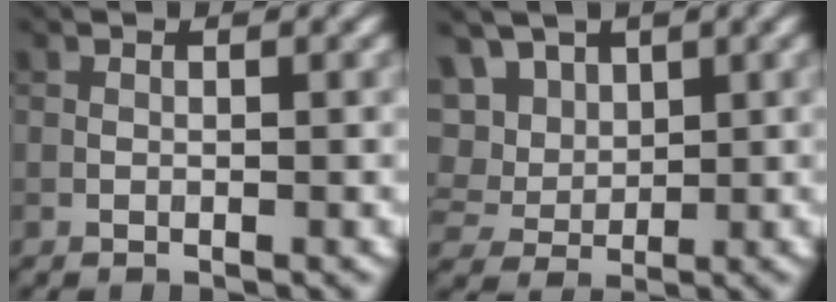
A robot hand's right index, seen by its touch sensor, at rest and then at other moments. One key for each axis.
{"total": 5.9, "fx": 2.9, "fy": 4.3, "fz": 2.8, "tx": -0.059, "ty": 0.013, "tz": 0.040}